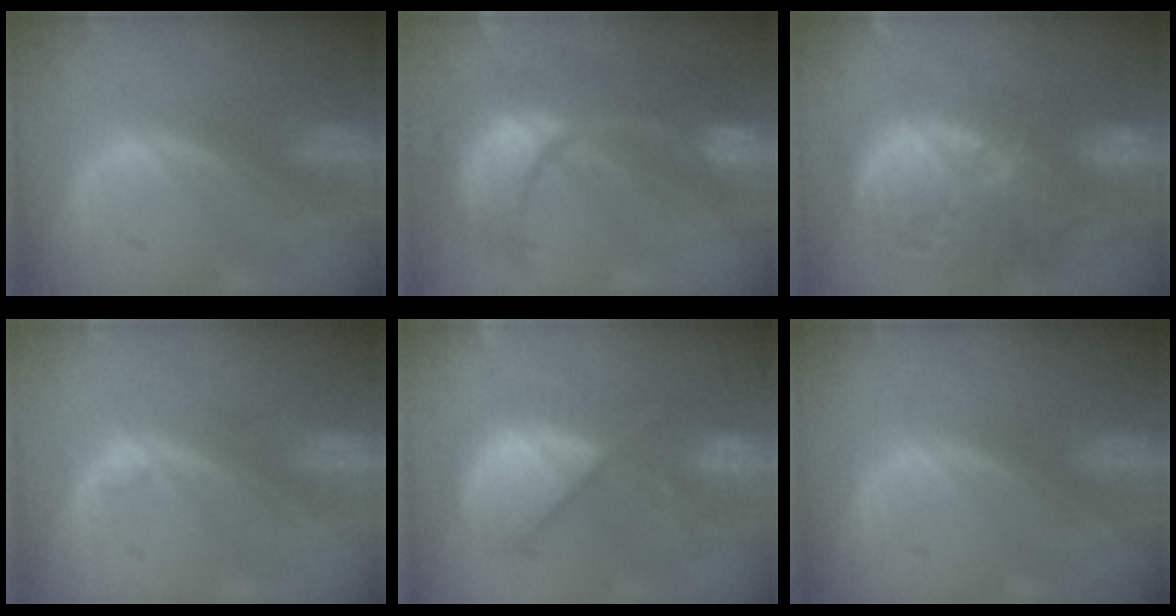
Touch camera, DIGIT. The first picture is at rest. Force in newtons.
{"total": 12.1, "press": 12.0, "slide": 1.4}
{"total": 14.6, "press": 13.0, "slide": 6.6}
{"total": 0.8, "press": 0.7, "slide": 0.1}
{"total": 10.3, "press": 9.6, "slide": 3.7}
{"total": 0.0}